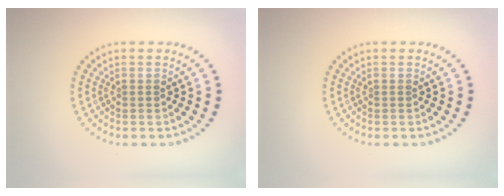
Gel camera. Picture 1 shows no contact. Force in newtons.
{"total": 0.0}